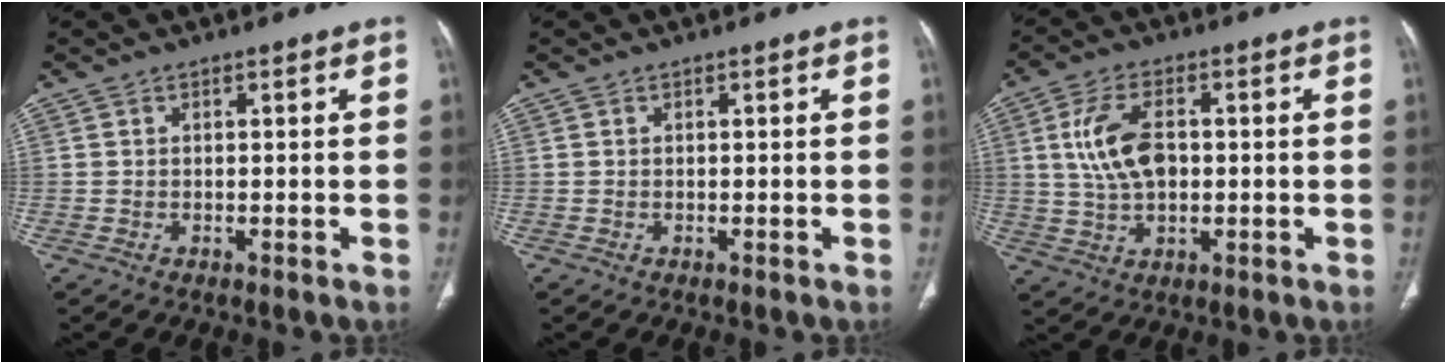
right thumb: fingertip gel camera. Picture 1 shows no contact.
{"total": 0.0}
{"total": 9.7, "force": [1.2, 5.5, 7.8], "torque": [-0.155, 0.005, 0.028]}